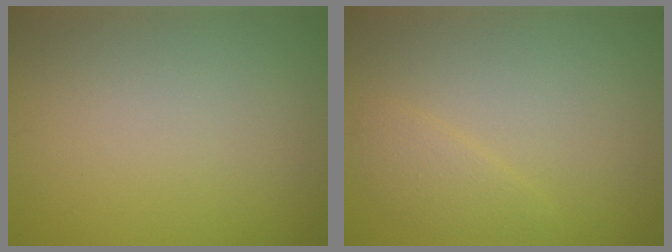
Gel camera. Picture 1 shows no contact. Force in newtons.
{"total": 1.5, "press": 1.5, "slide": 0.1}